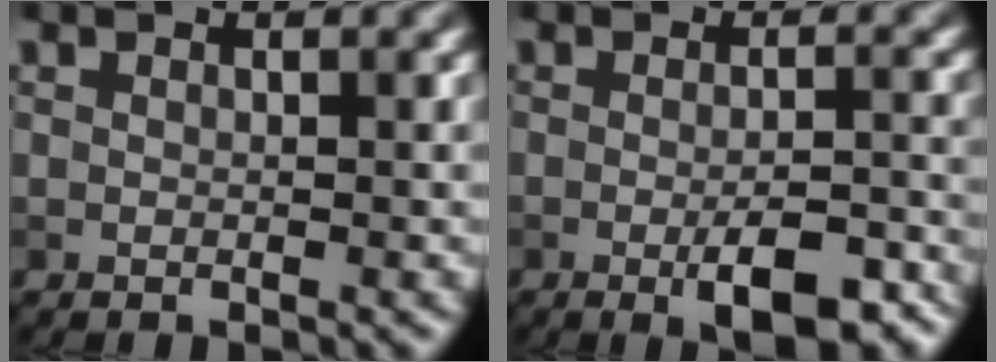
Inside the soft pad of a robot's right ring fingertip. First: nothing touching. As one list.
[{"total": 5.3, "force": [-2.3, 1.4, 4.6], "torque": [-0.074, -0.008, -0.030]}]